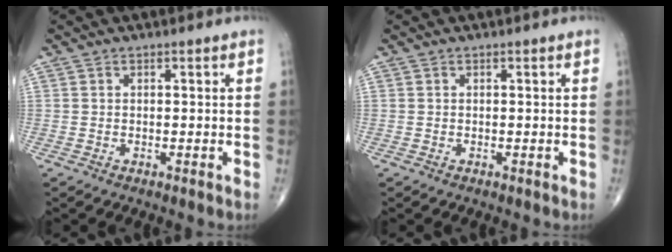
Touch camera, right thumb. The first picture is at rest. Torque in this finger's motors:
{"motor_torque": [0.00, 0.00, 0.01, 0.01, 0.00]}